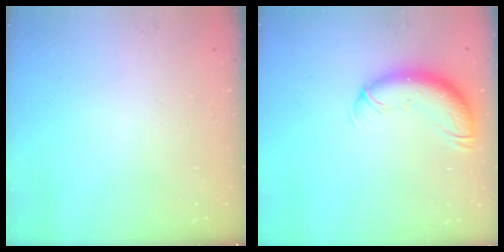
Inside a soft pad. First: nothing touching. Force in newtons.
{"total": 12.2, "press": 11.8, "slide": 3.0}